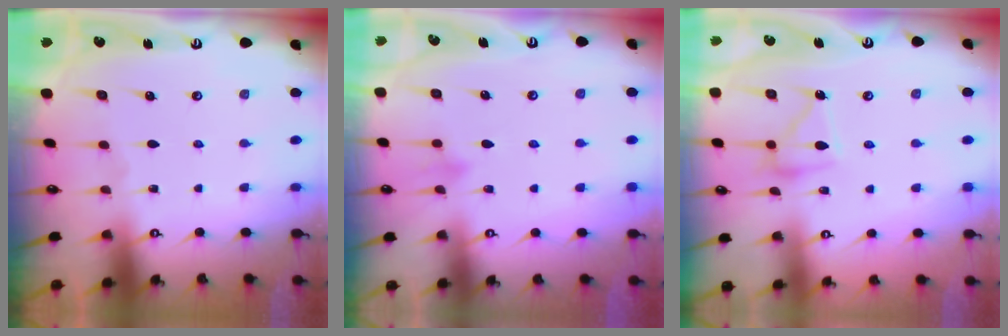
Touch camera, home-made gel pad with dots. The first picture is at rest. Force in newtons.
{"total": 7.1, "press": 7.0, "slide": 0.7}
{"total": 11.3, "press": 11.2, "slide": 0.9}